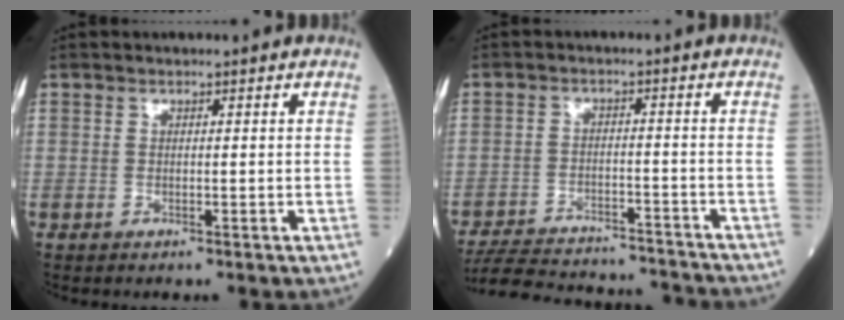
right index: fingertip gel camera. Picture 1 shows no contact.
{"total": 18.5, "force": [-17.5, 3.3, 5.2], "torque": [-0.122, -0.009, -0.245]}